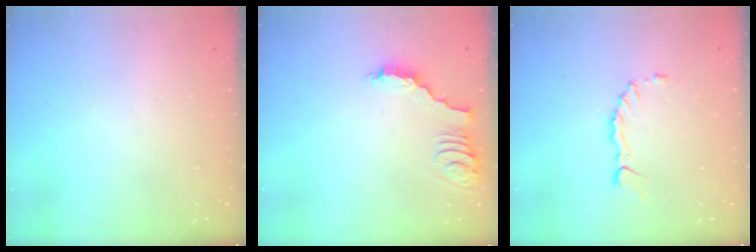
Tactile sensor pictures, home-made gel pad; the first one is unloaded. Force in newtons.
{"total": 3.9, "press": 3.9, "slide": 0.3}
{"total": 1.7, "press": 1.6, "slide": 0.4}